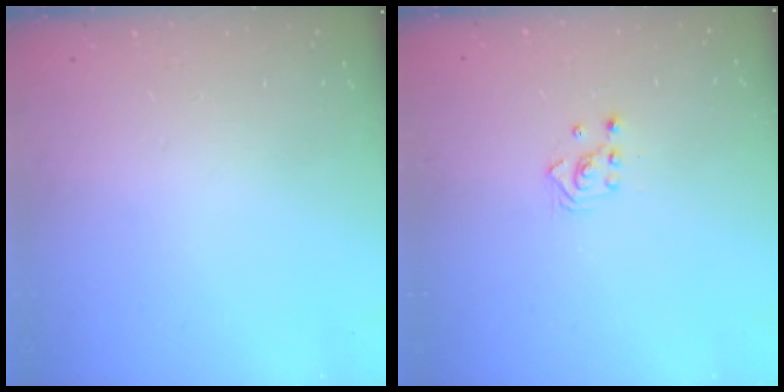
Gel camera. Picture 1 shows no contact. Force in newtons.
{"total": 2.4, "press": 2.4, "slide": 0.3}